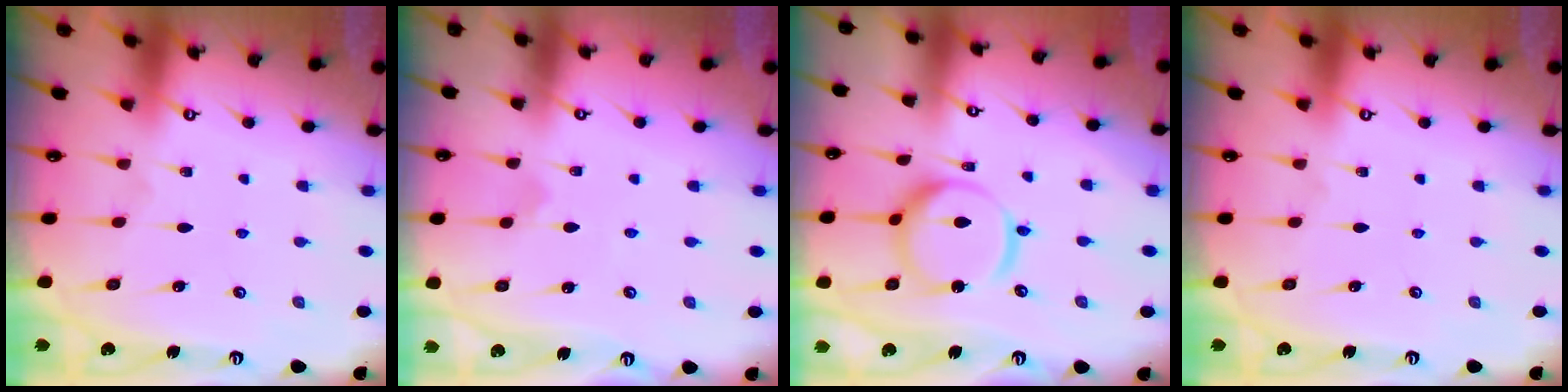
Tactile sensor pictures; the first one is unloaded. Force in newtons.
{"total": 1.9, "press": 1.9, "slide": 0.5}
{"total": 13.8, "press": 13.7, "slide": 1.4}
{"total": 0.0}